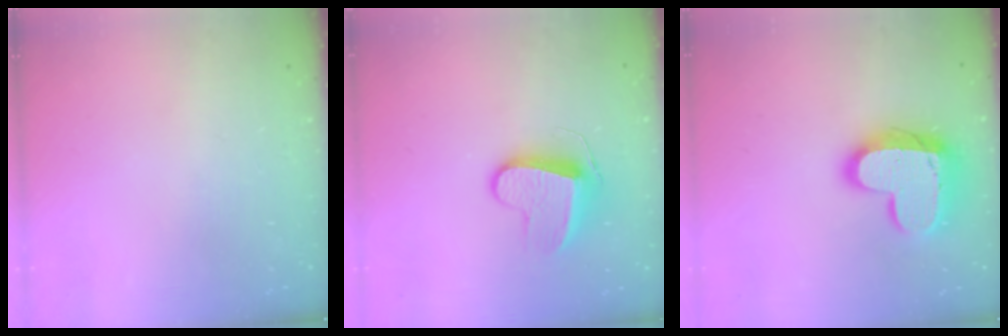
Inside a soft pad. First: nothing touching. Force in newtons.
{"total": 9.2, "press": 9.2, "slide": 0.2}
{"total": 16.8, "press": 16.7, "slide": 1.4}